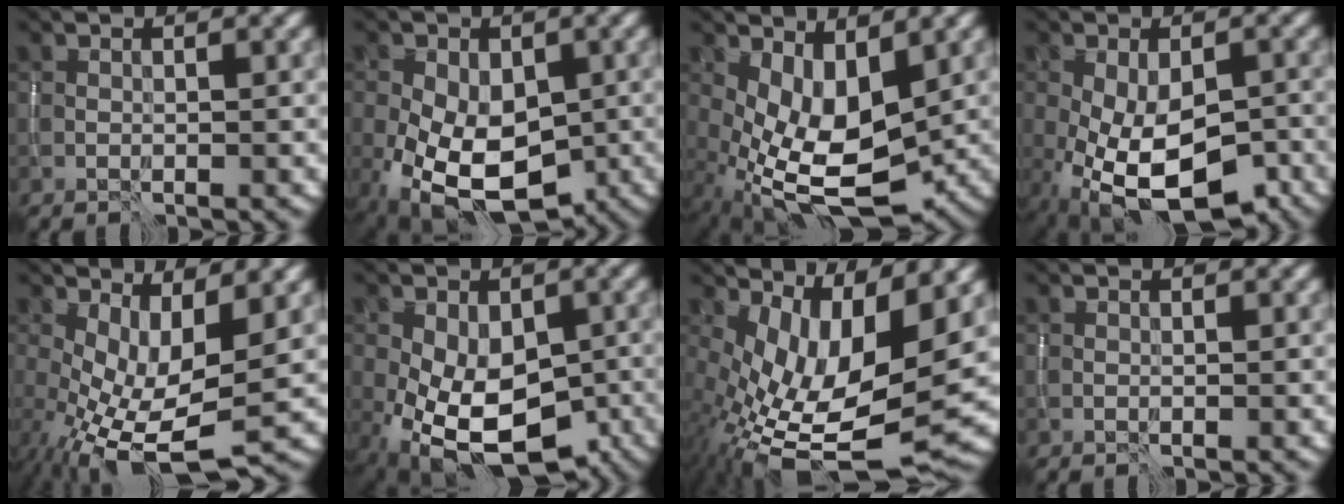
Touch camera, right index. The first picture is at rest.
{"total": 11.0, "force": [-3.2, 7.1, 7.7], "torque": [-0.145, -0.039, -0.043]}
{"total": 7.1, "force": [-0.4, 3.7, 6.0], "torque": [-0.124, -0.014, 0.003]}
{"total": 10.6, "force": [-4.0, 5.4, 8.2], "torque": [-0.153, -0.037, -0.049]}
{"total": 8.0, "force": [-1.2, 3.2, 7.2], "torque": [-0.144, -0.014, -0.014]}
{"total": 10.8, "force": [-3.2, 6.7, 7.8], "torque": [-0.135, -0.035, -0.041]}
{"total": 12.4, "force": [-0.2, 5.8, 10.9], "torque": [-0.196, -0.020, 0.015]}
{"total": 0.0}